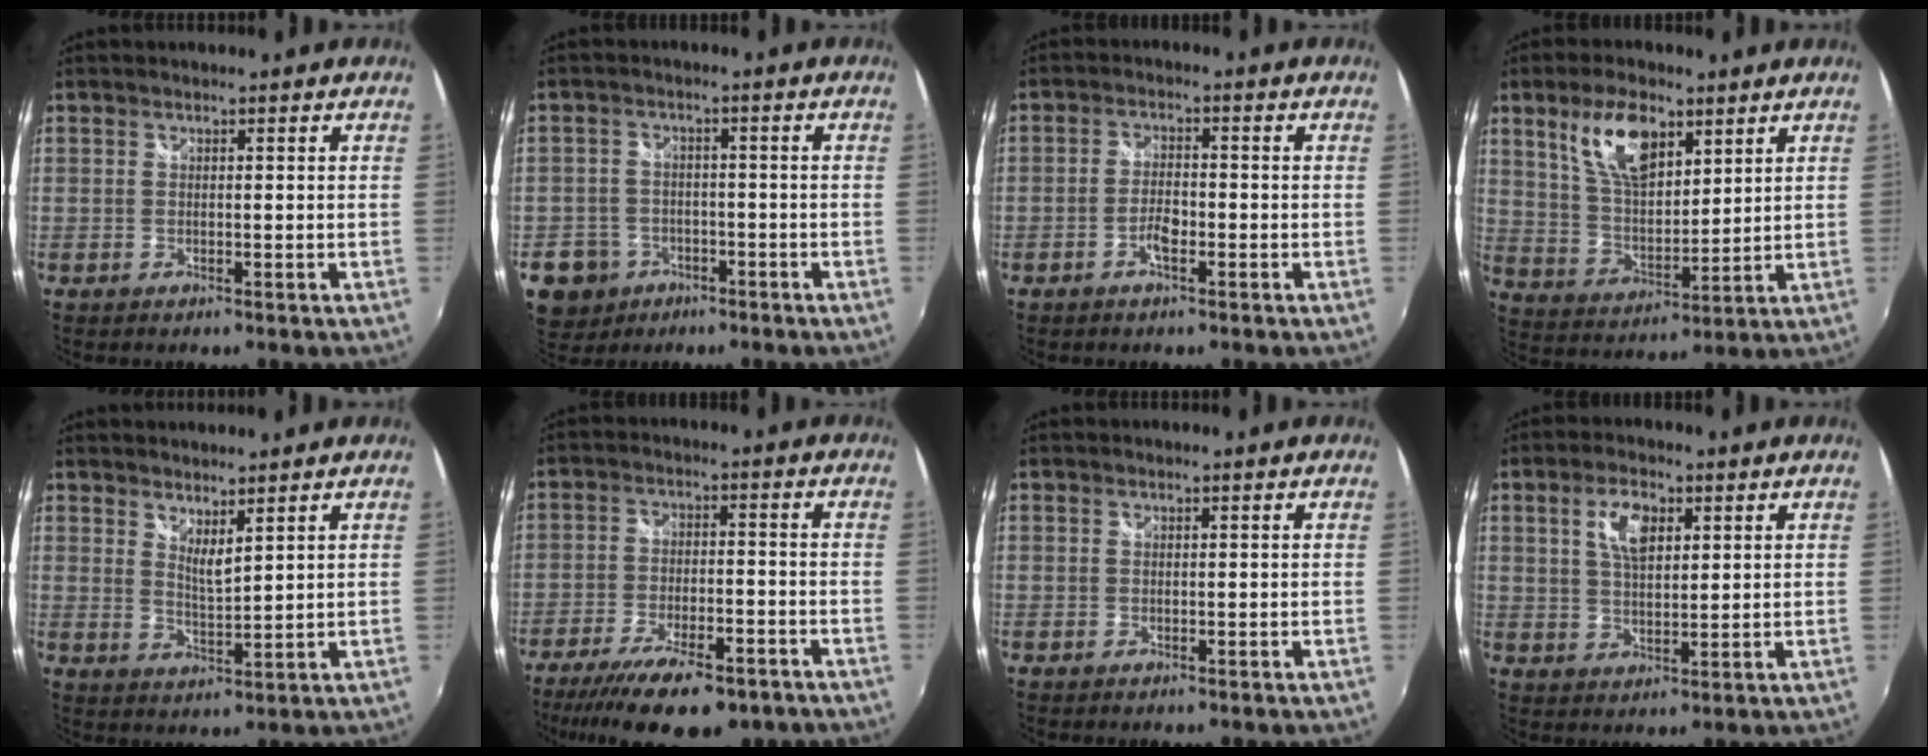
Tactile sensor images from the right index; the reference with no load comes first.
{"total": 8.1, "force": [-3.9, 6.9, 1.8], "torque": [-0.065, 0.018, -0.058]}
{"total": 3.2, "force": [-1.6, 1.2, 2.5], "torque": [-0.058, 0.008, -0.030]}
{"total": 12.3, "force": [6.6, 5.7, 8.7], "torque": [-0.160, 0.012, 0.132]}
{"total": 3.9, "force": [3.2, 0.6, 2.2], "torque": [-0.037, -0.008, 0.053]}
{"total": 17.7, "force": [-12.9, 5.8, 10.7], "torque": [-0.214, -0.044, -0.196]}
{"total": 0.0}
{"total": 6.5, "force": [2.6, 3.2, 5.0], "torque": [-0.091, 0.010, 0.047]}